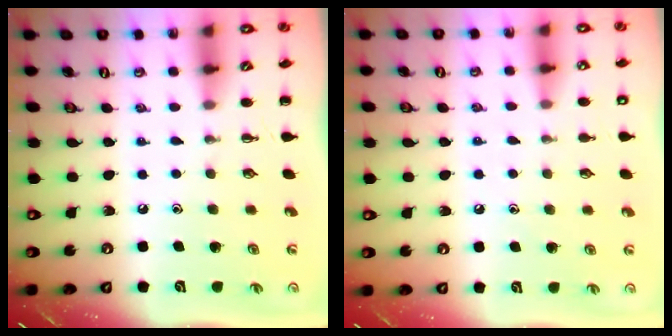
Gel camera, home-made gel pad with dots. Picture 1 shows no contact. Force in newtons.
{"total": 6.5, "press": 6.2, "slide": 1.9}